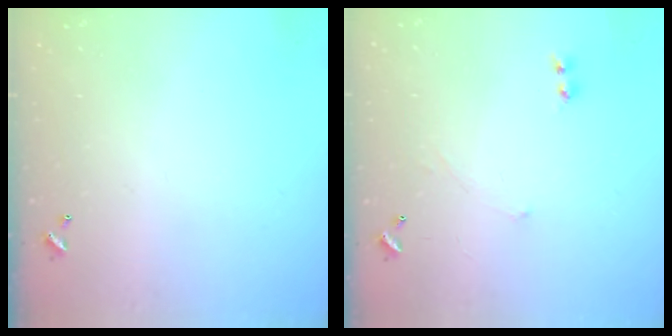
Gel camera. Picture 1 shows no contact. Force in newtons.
{"total": 2.4, "press": 2.3, "slide": 0.5}